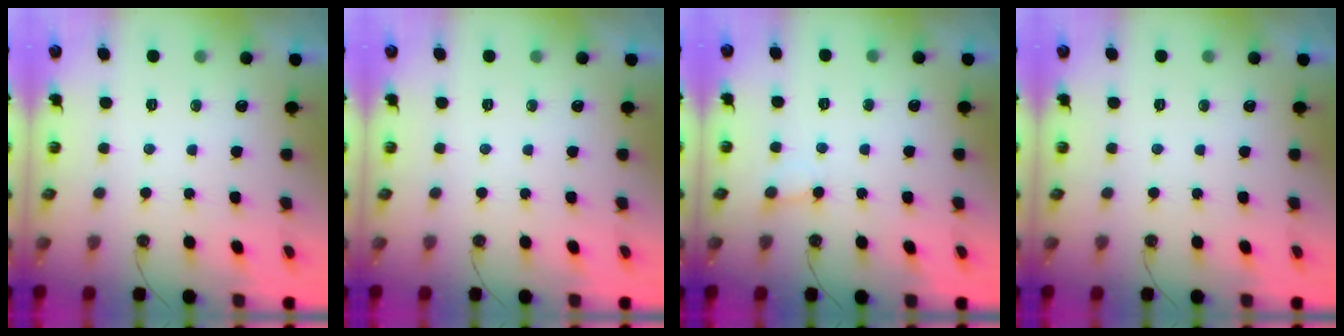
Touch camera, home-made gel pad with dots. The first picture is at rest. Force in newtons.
{"total": 0.0}
{"total": 3.7, "press": 3.7, "slide": 0.3}
{"total": 0.0}